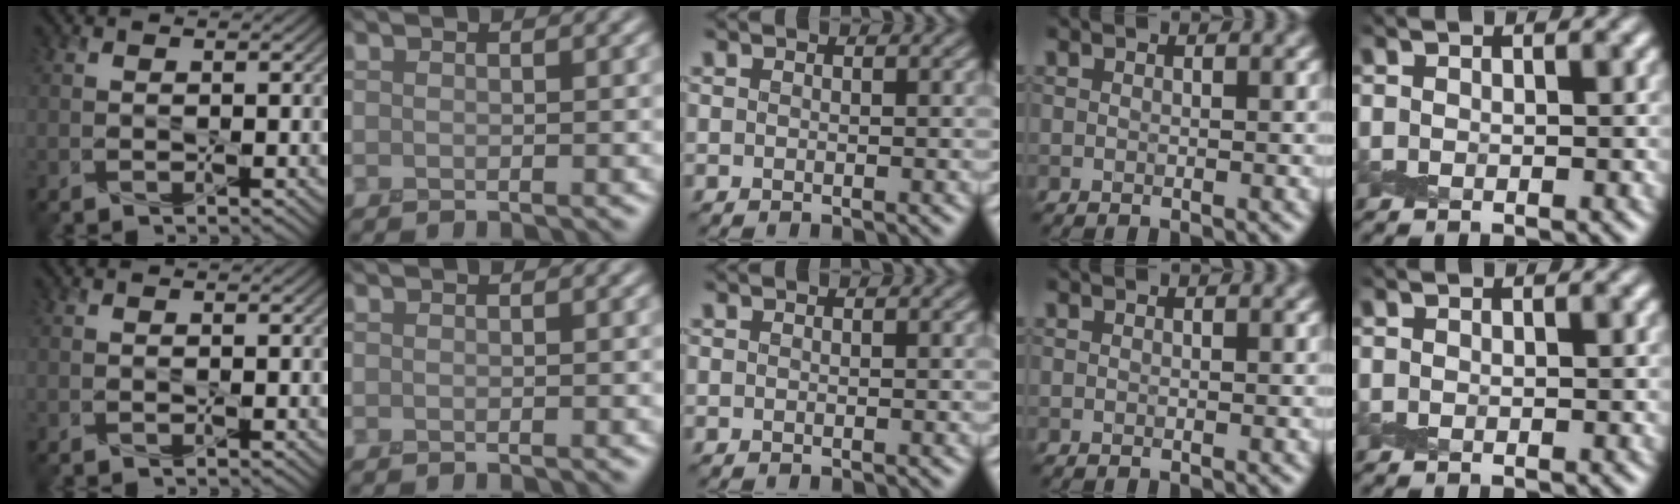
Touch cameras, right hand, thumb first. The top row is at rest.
{}